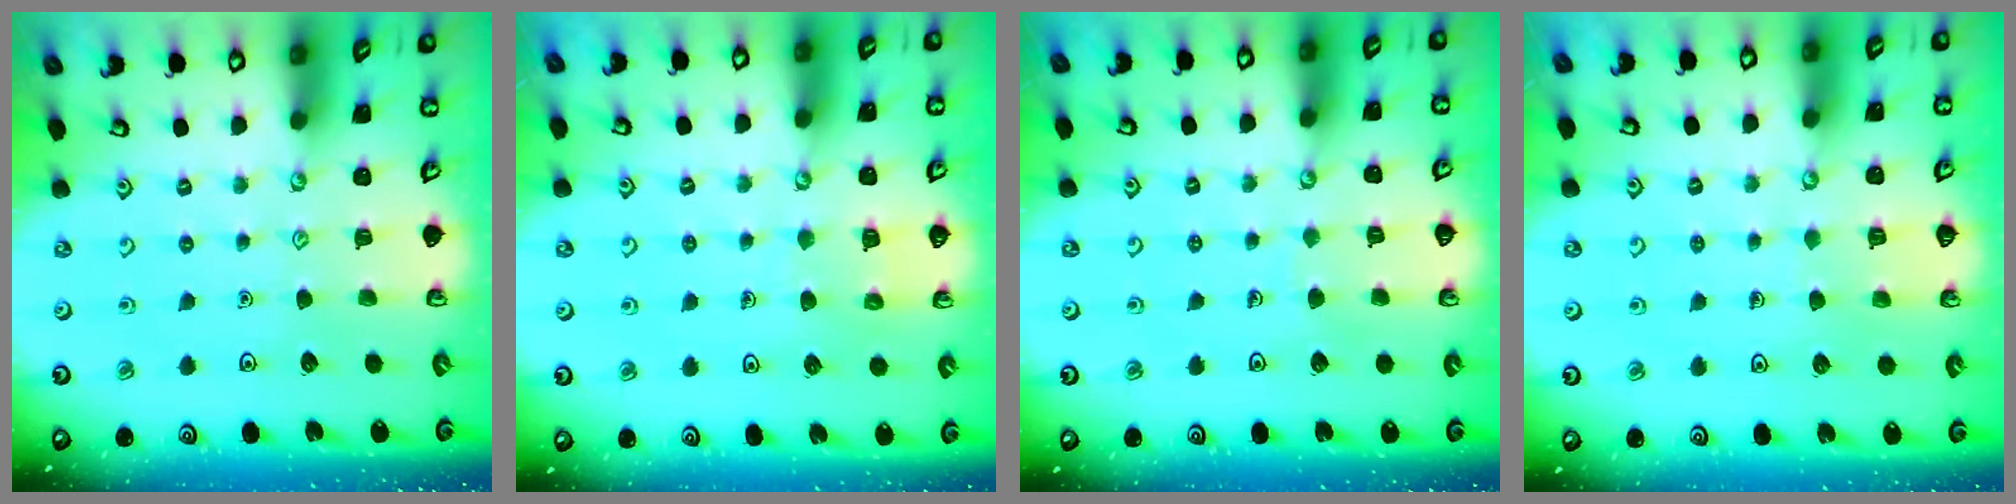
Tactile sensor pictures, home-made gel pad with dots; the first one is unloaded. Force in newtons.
{"total": 4.8, "press": 4.7, "slide": 0.3}
{"total": 2.3, "press": 2.3, "slide": 0.1}
{"total": 3.0, "press": 3.0, "slide": 0.2}